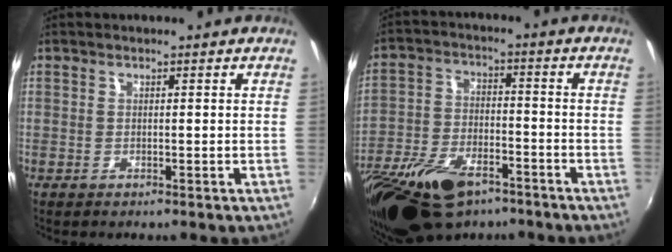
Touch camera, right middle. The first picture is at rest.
{"total": 20.9, "force": [-13.6, 10.1, 12.3], "torque": [-0.276, -0.036, -0.238]}